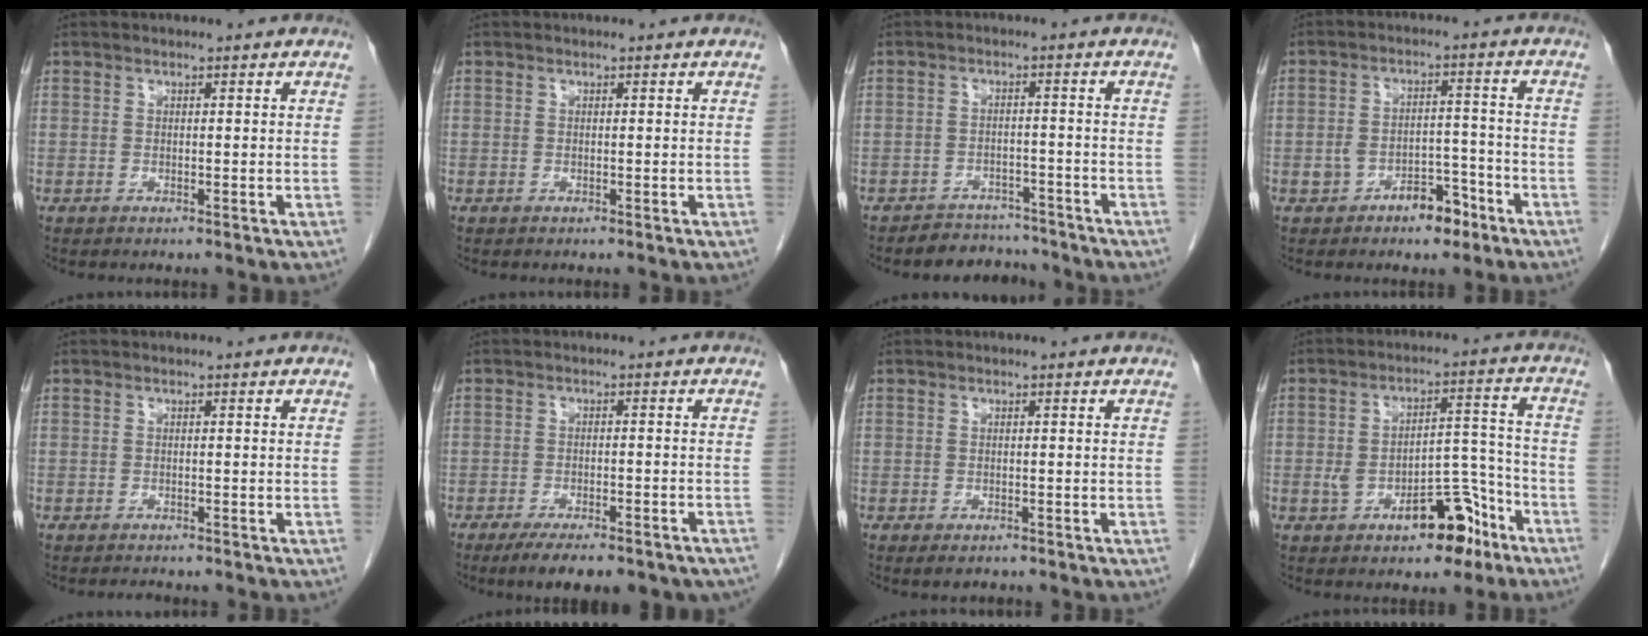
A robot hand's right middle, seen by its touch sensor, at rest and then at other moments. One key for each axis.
{"total": 0.0}
{"total": 5.1, "fx": -4.6, "fy": 1.9, "fz": -0.5, "tx": 0.018, "ty": 0.012, "tz": -0.071}
{"total": 5.8, "fx": -3.5, "fy": 3.1, "fz": 3.4, "tx": -0.056, "ty": 0.028, "tz": -0.051}
{"total": 1.1, "fx": -1.1, "fy": 0.3, "fz": 0.2, "tx": -0.006, "ty": -0.003, "tz": -0.014}
{"total": 11.5, "fx": -9.1, "fy": 3.1, "fz": 6.3, "tx": -0.074, "ty": -0.003, "tz": -0.118}
{"total": 1.5, "fx": -1.1, "fy": 0.6, "fz": 0.7, "tx": -0.009, "ty": -0.001, "tz": -0.011}
{"total": 10.0, "fx": -5.0, "fy": 4.4, "fz": 7.4, "tx": -0.113, "ty": 0.031, "tz": -0.068}